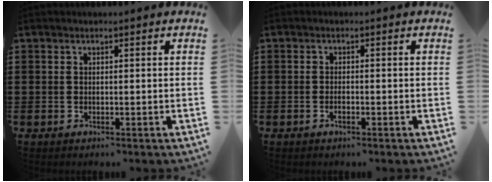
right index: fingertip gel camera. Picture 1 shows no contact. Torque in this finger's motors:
{"motor_torque": [-0.30, 0.25, 0.00, -0.01]}